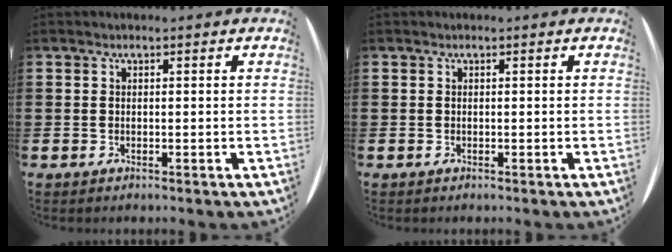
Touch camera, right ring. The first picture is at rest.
{"total": 0.0}